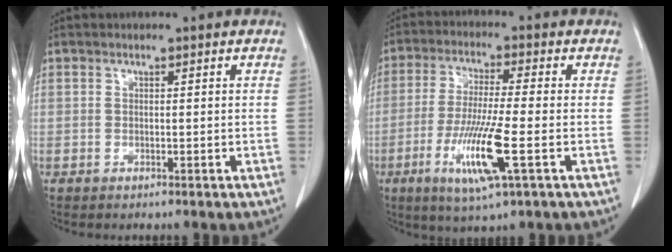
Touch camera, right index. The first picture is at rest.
{"total": 11.1, "force": [-3.9, 0.2, 10.4], "torque": [-0.208, -0.022, -0.074]}